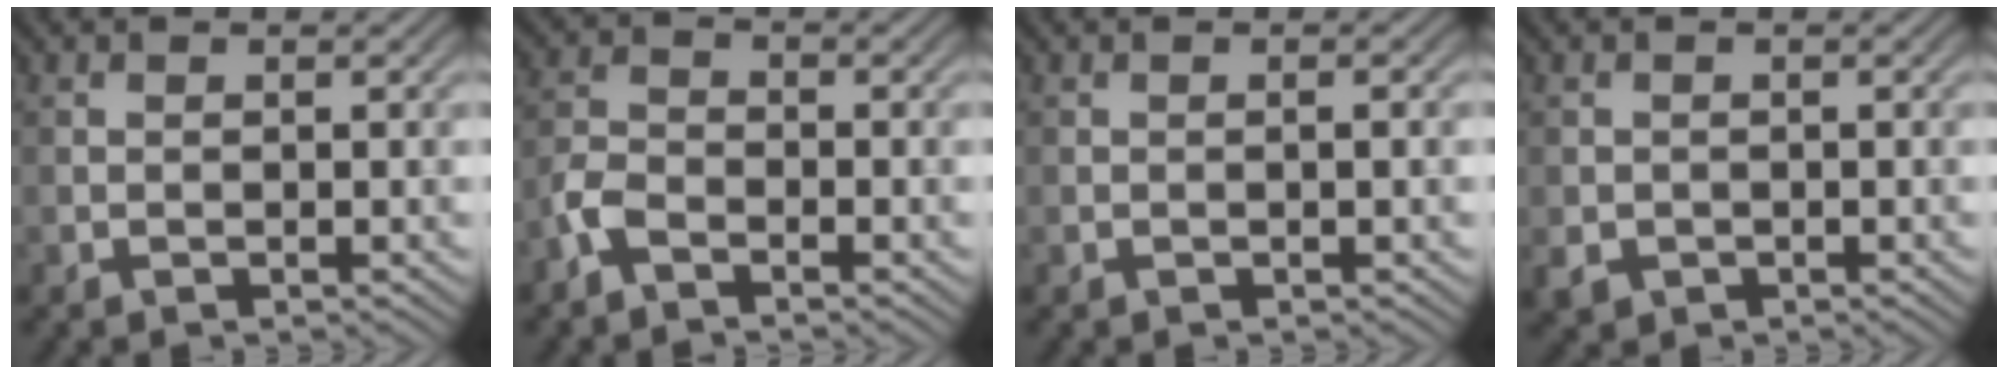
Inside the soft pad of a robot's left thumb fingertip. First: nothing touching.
{"total": 3.2, "force": [-2.3, 1.4, 1.6], "torque": [-0.040, 0.001, -0.061]}
{"total": 0.8, "force": [-0.1, 0.0, 0.8], "torque": [-0.012, 0.003, -0.002]}
{"total": 1.9, "force": [-0.7, 1.6, 0.6], "torque": [-0.015, -0.012, -0.013]}